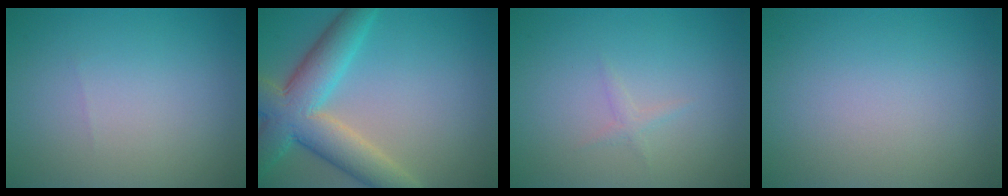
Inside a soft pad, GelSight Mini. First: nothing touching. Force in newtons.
{"total": 7.9, "press": 7.9, "slide": 0.4}
{"total": 0.7, "press": 0.7, "slide": 0.0}
{"total": 0.0}